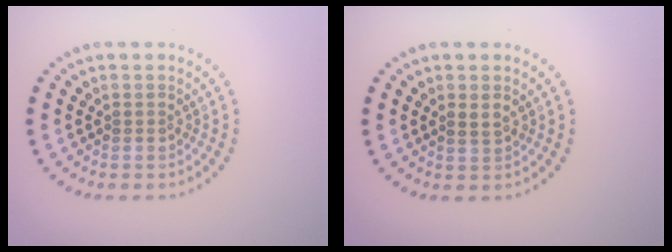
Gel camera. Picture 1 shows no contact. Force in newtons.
{"total": 0.9, "press": 0.8, "slide": 0.4}